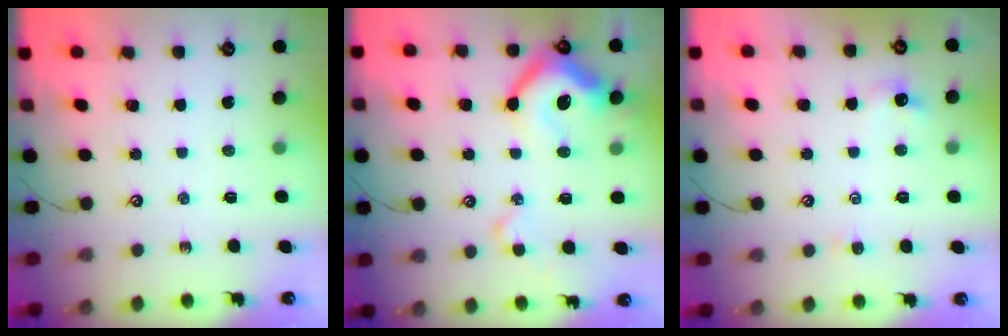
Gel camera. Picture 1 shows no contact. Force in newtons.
{"total": 14.1, "press": 13.9, "slide": 2.3}
{"total": 1.3, "press": 1.2, "slide": 0.5}